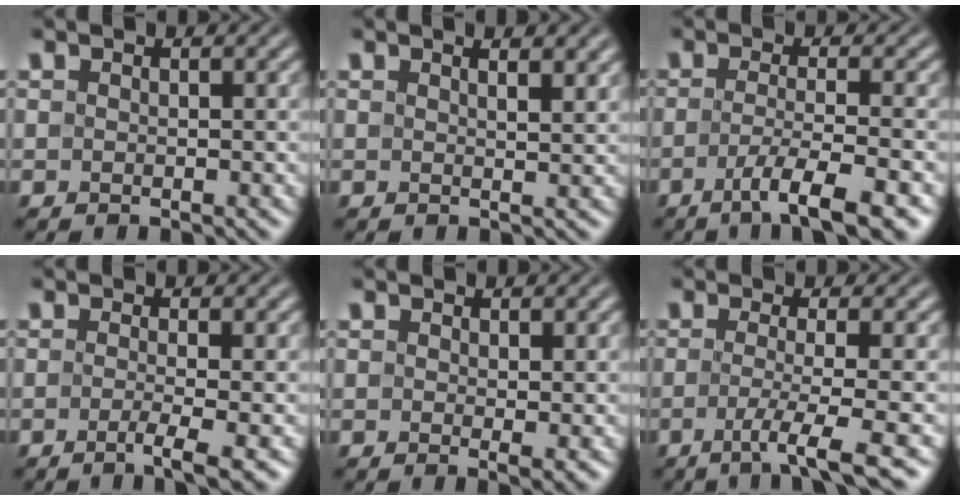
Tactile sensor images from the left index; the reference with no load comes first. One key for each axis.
{"total": 2.7, "fx": 1.6, "fy": 0.9, "fz": 2.0, "tx": -0.007, "ty": 0.009, "tz": 0.004}
{"total": 5.6, "fx": -2.7, "fy": 1.1, "fz": 4.8, "tx": -0.074, "ty": -0.007, "tz": -0.051}
{"total": 3.4, "fx": -1.1, "fy": 0.8, "fz": 3.1, "tx": -0.044, "ty": -0.010, "tz": -0.021}
{"total": 1.3, "fx": 0.3, "fy": 0.2, "fz": 1.3, "tx": -0.016, "ty": -0.011, "tz": 0.007}
{"total": 4.6, "fx": -1.5, "fy": 0.8, "fz": 4.2, "tx": -0.066, "ty": -0.011, "tz": -0.033}